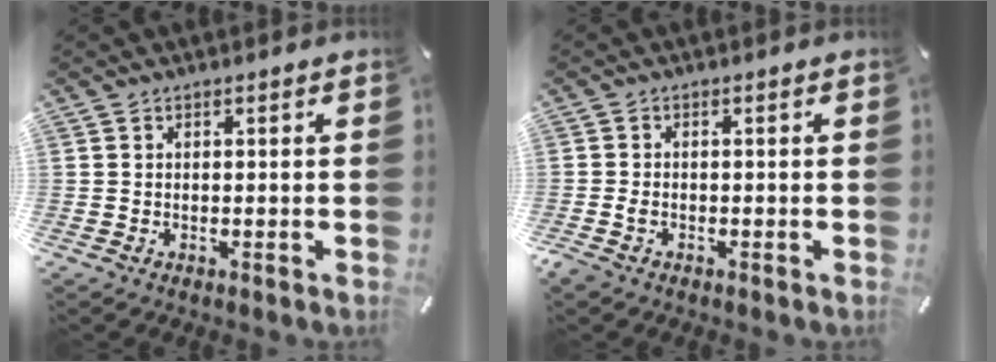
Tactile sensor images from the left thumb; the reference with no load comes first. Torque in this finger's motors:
{"motor_torque": [-0.17, 0.96, 0.09, 0.08, 0.03]}